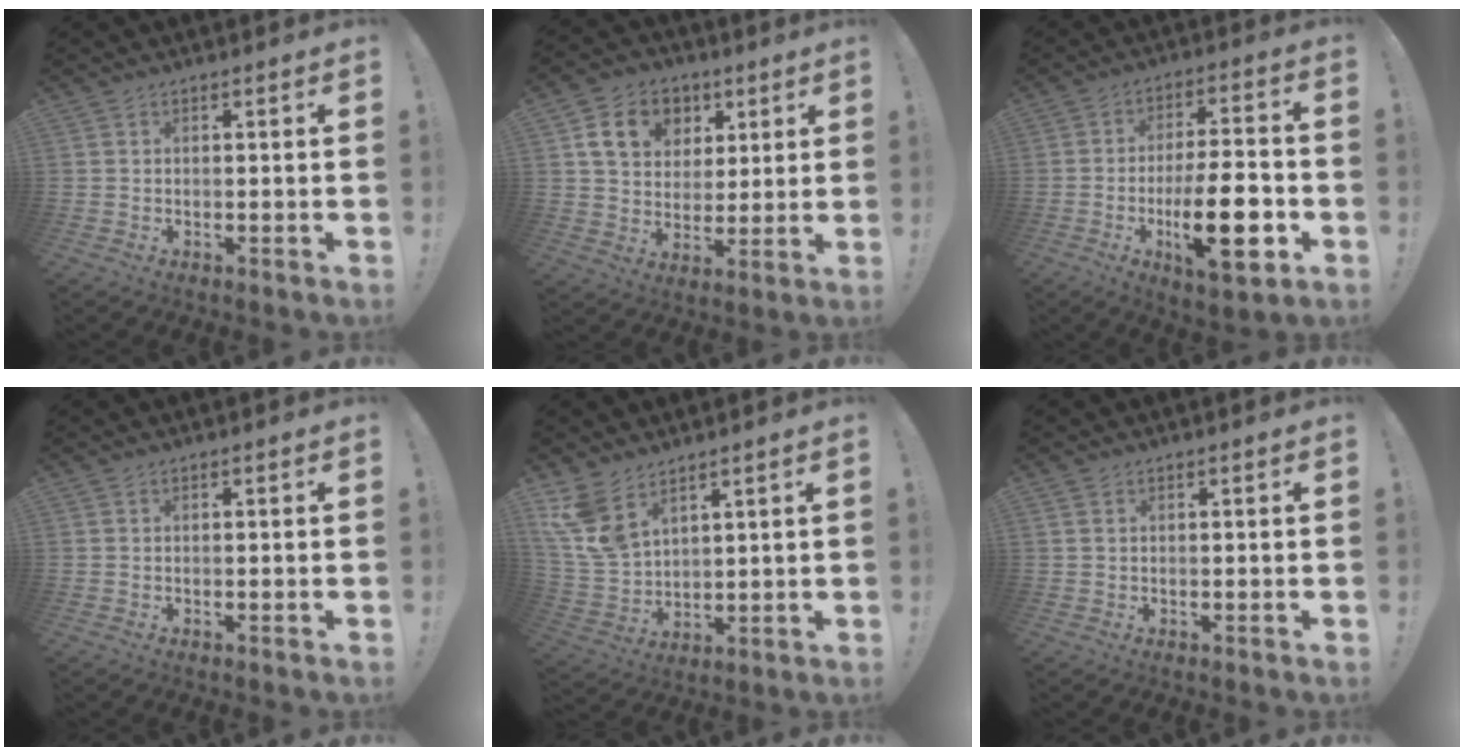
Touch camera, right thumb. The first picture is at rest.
{"total": 13.7, "force": [5.7, 10.8, 6.4], "torque": [-0.093, -0.016, 0.111]}
{"total": 18.9, "force": [-5.7, 6.0, 17.0], "torque": [-0.271, 0.008, -0.089]}
{"total": 0.0}
{"total": 10.4, "force": [7.2, 5.7, 4.9], "torque": [-0.117, -0.040, 0.146]}
{"total": 0.7, "force": [0.3, 0.5, 0.4], "torque": [-0.017, 0.004, 0.009]}